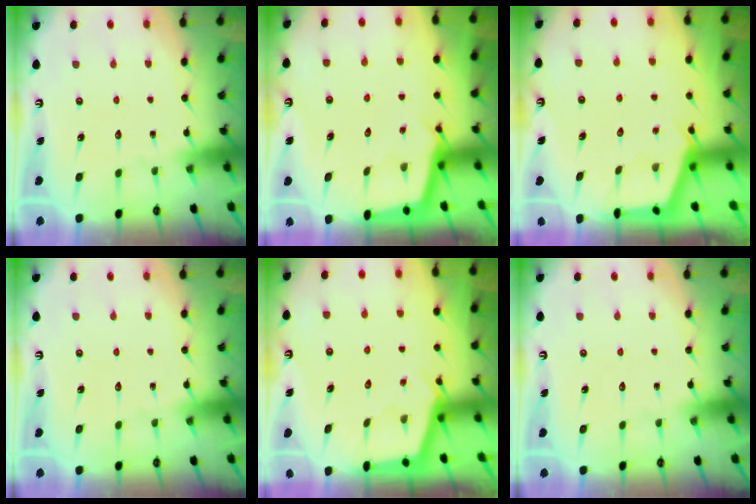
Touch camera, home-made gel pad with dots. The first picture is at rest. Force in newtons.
{"total": 2.4, "press": 2.4, "slide": 0.2}
{"total": 2.9, "press": 2.9, "slide": 0.3}
{"total": 0.0}
{"total": 2.2, "press": 2.2, "slide": 0.1}
{"total": 0.0}